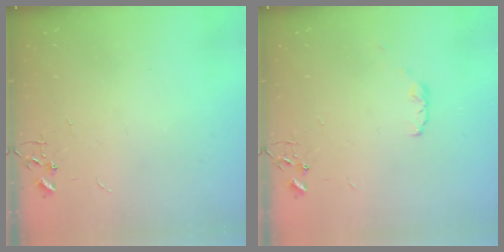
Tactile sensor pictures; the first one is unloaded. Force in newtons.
{"total": 3.5, "press": 3.5, "slide": 0.5}